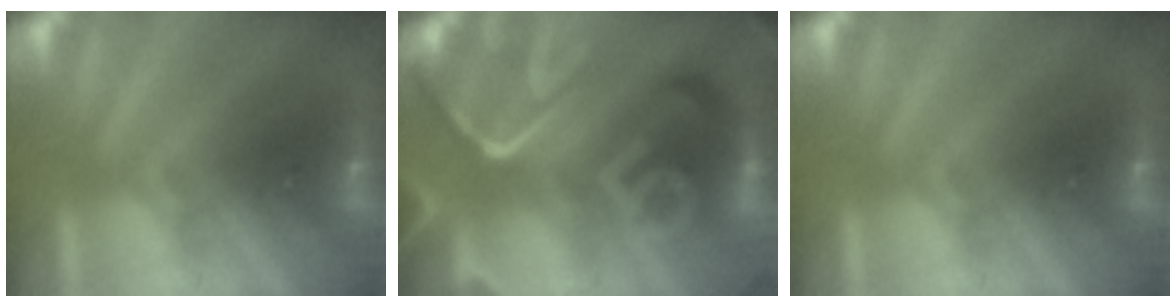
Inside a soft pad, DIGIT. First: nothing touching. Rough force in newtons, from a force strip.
{"total": 8.1}
{"total": 0.0}